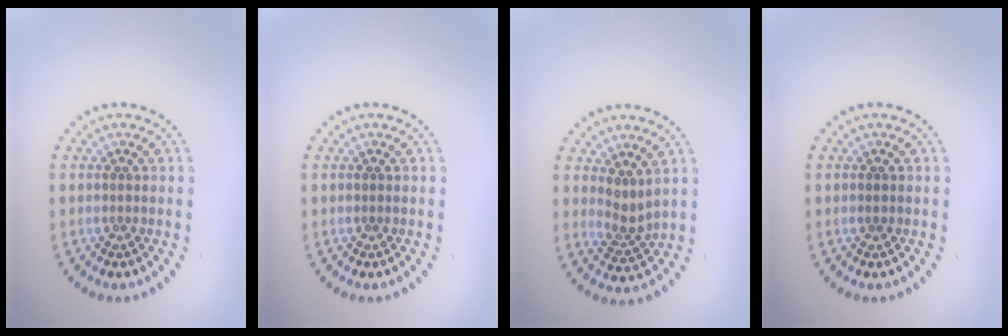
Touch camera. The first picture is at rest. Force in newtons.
{"total": 0.0}
{"total": 2.3, "press": 1.6, "slide": 1.5}
{"total": 0.6, "press": 0.6, "slide": 0.1}